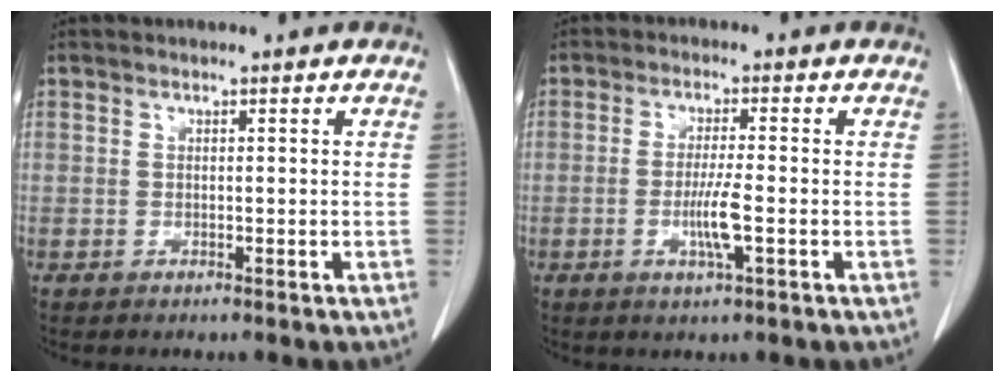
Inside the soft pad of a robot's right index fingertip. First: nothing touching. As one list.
[{"total": 4.7, "force": [-1.3, -0.1, 4.6], "torque": [-0.089, -0.008, -0.023]}]